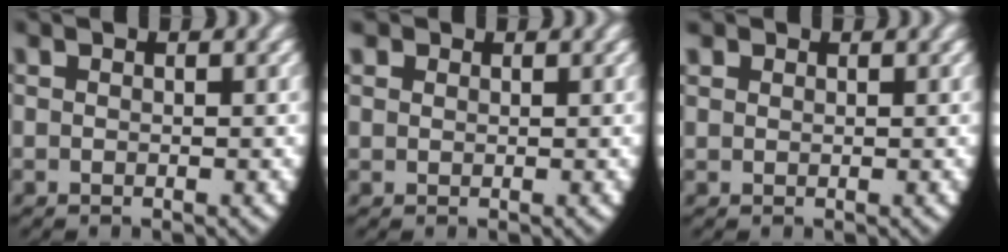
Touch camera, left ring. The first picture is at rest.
{"total": 1.3, "force": [0.7, 0.9, 0.5], "torque": [-0.020, -0.006, 0.021]}
{"total": 1.0, "force": [0.6, 0.6, 0.3], "torque": [-0.015, -0.006, 0.020]}